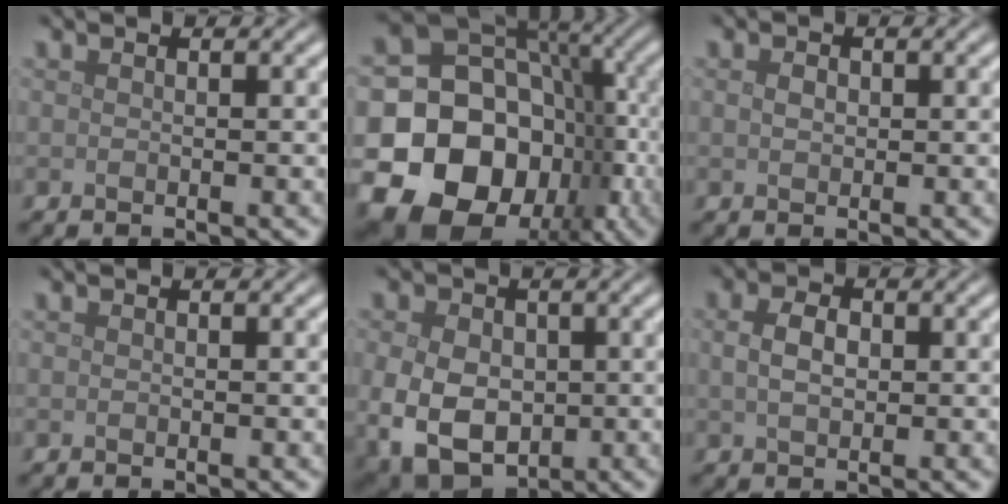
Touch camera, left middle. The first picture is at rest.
{"total": 20.8, "force": [-6.9, 16.9, 10.0], "torque": [-0.160, -0.028, -0.126]}
{"total": 1.0, "force": [0.1, 0.8, 0.6], "torque": [-0.014, 0.001, 0.002]}
{"total": 0.0}
{"total": 8.3, "force": [-1.1, 6.1, 5.5], "torque": [-0.112, -0.021, -0.016]}
{"total": 2.5, "force": [0.4, 1.6, 1.9], "torque": [-0.042, 0.004, 0.007]}